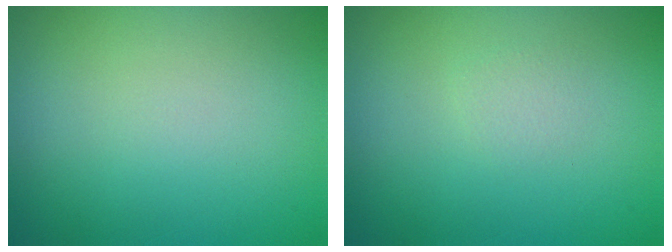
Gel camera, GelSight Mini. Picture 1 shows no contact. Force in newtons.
{"total": 0.7, "press": 0.7, "slide": 0.0}